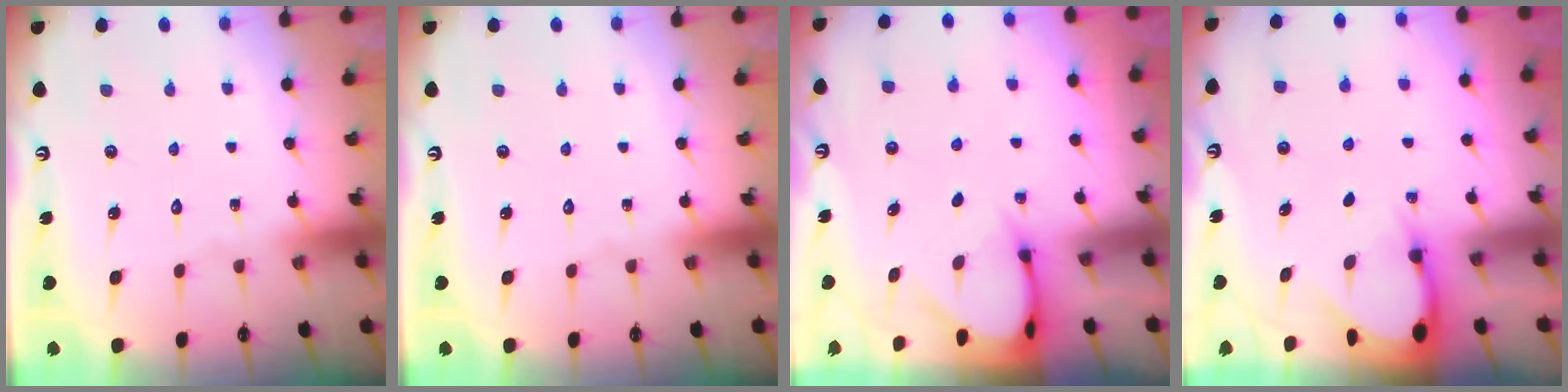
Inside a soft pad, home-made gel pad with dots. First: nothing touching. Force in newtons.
{"total": 0.0}
{"total": 3.1, "press": 3.1, "slide": 0.2}
{"total": 3.4, "press": 3.4, "slide": 0.2}